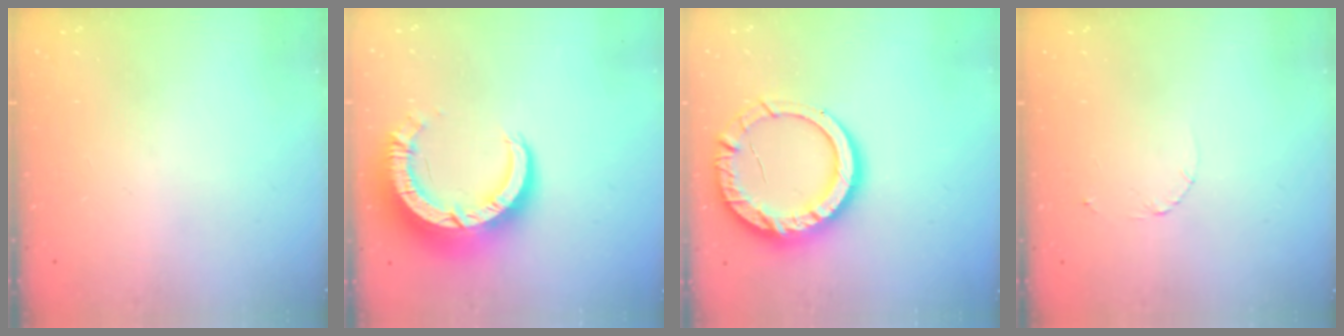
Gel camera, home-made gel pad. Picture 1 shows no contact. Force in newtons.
{"total": 12.0, "press": 11.9, "slide": 1.2}
{"total": 16.2, "press": 16.0, "slide": 2.1}
{"total": 1.6, "press": 1.6, "slide": 0.2}